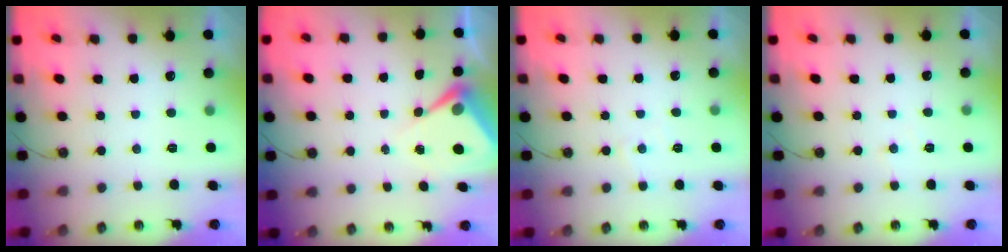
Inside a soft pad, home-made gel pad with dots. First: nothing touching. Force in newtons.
{"total": 7.4, "press": 7.4, "slide": 0.4}
{"total": 2.7, "press": 2.7, "slide": 0.5}
{"total": 4.1, "press": 4.1, "slide": 0.6}